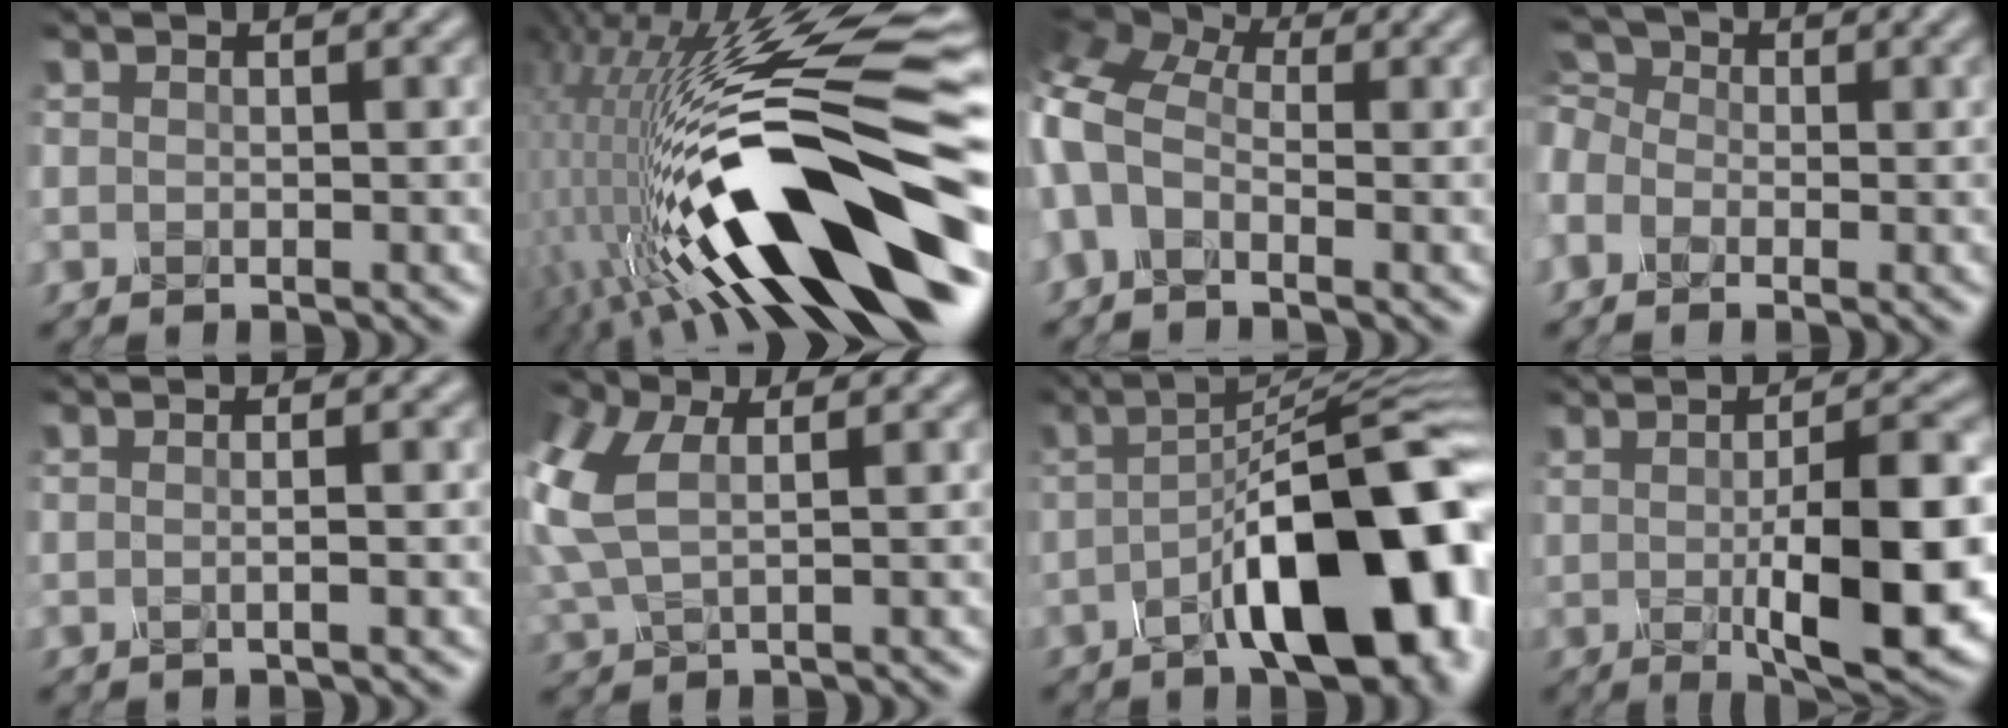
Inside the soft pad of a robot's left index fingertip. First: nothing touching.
{"total": 16.6, "force": [-3.0, 5.8, 15.3], "torque": [-0.262, 0.018, -0.051]}
{"total": 8.2, "force": [-0.6, 5.1, 6.3], "torque": [-0.164, 0.022, -0.031]}
{"total": 5.6, "force": [-0.8, 4.2, 3.6], "torque": [-0.095, 0.019, -0.023]}
{"total": 2.1, "force": [0.3, 0.9, 1.8], "torque": [-0.008, 0.000, -0.016]}
{"total": 6.3, "force": [1.6, 3.7, 4.8], "torque": [-0.148, 0.016, 0.035]}
{"total": 13.9, "force": [-3.2, 4.8, 12.6], "torque": [-0.150, 0.016, -0.054]}
{"total": 11.9, "force": [-0.5, 3.1, 11.4], "torque": [-0.145, -0.007, 0.000]}